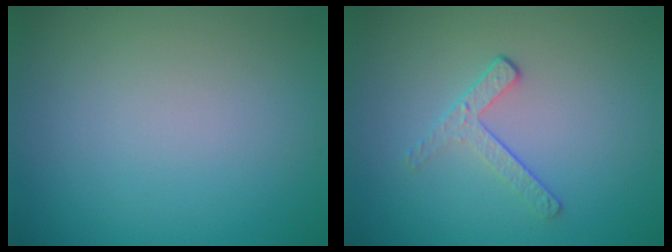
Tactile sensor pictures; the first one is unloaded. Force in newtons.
{"total": 1.8, "press": 1.1, "slide": 1.4}